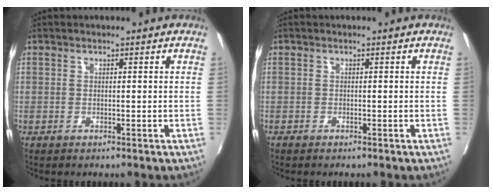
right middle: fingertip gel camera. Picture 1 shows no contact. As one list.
[{"total": 0.6, "force": [-0.5, 0.2, 0.1], "torque": [-0.004, -0.002, -0.013]}]